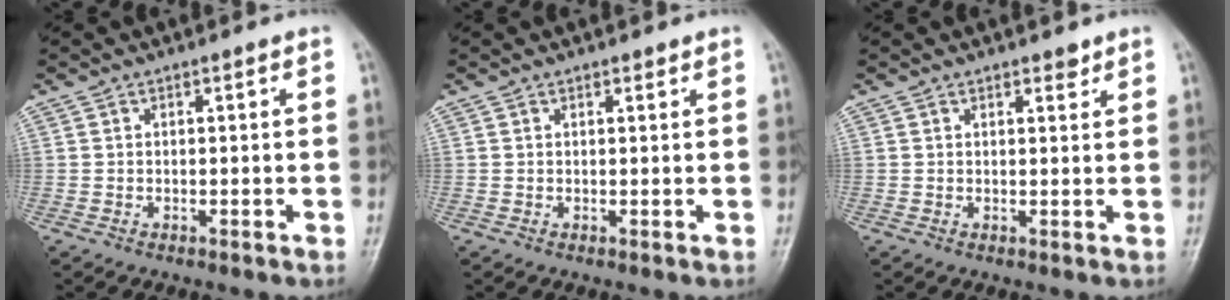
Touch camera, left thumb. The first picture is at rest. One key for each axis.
{"total": 0.9, "fx": 0.6, "fy": 0.4, "fz": 0.6, "tx": -0.007, "ty": -0.002, "tz": 0.008}
{"total": 1.9, "fx": 1.4, "fy": 0.8, "fz": 1.0, "tx": -0.005, "ty": -0.007, "tz": 0.017}